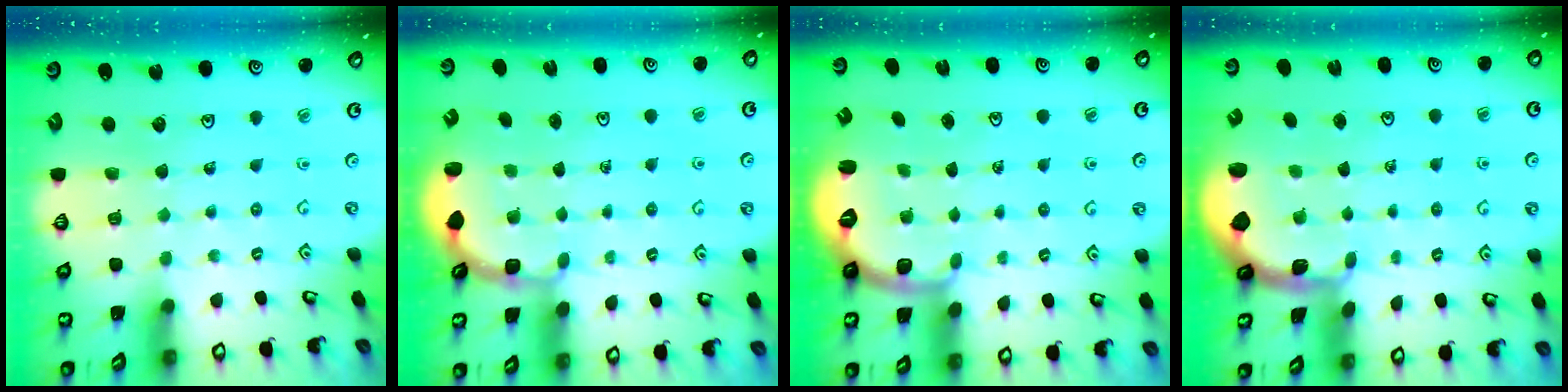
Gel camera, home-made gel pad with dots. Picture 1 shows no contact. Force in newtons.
{"total": 2.9, "press": 2.5, "slide": 1.4}
{"total": 2.7, "press": 1.6, "slide": 2.1}
{"total": 1.1, "press": 1.0, "slide": 0.4}